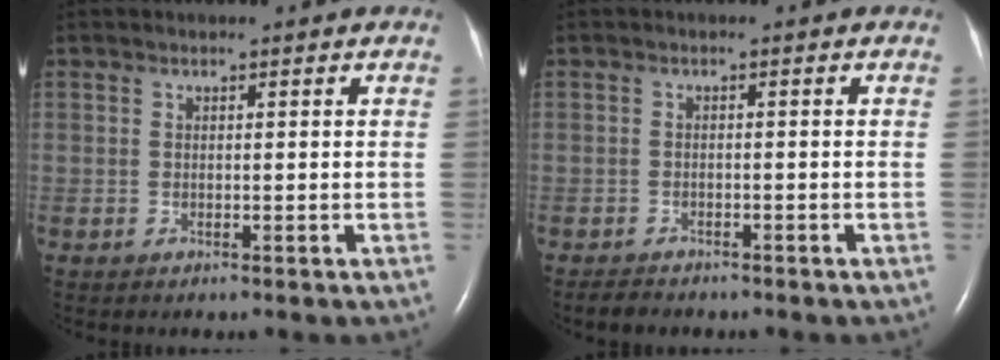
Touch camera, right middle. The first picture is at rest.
{"total": 2.0, "force": [-1.8, 0.7, 0.5], "torque": [-0.018, -0.005, -0.026]}